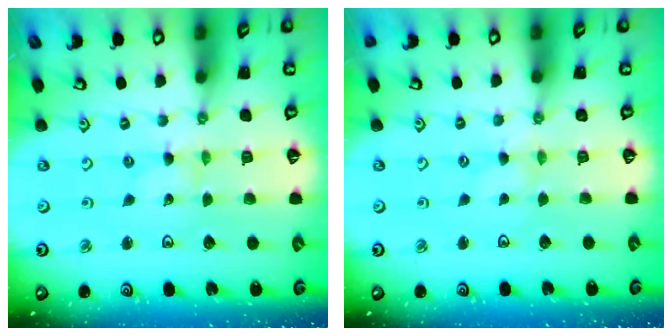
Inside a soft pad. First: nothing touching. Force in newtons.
{"total": 0.0}